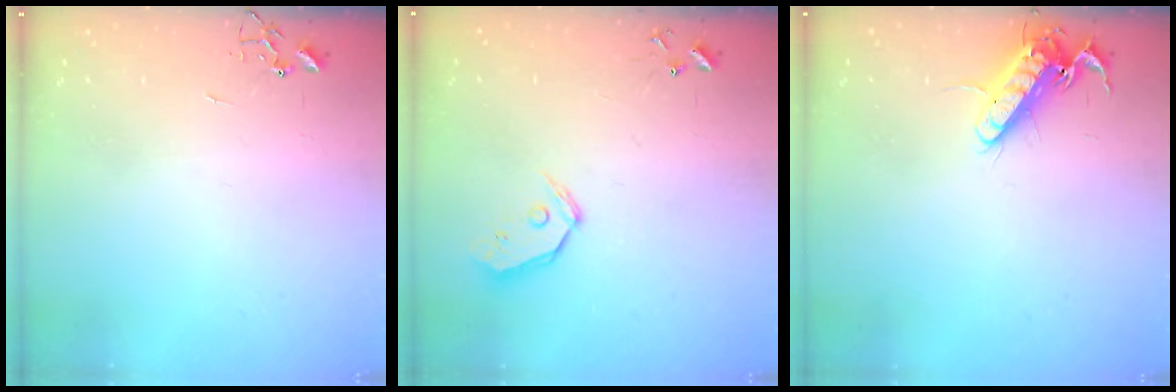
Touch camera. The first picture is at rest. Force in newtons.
{"total": 7.7, "press": 7.6, "slide": 0.9}
{"total": 13.5, "press": 13.3, "slide": 1.9}